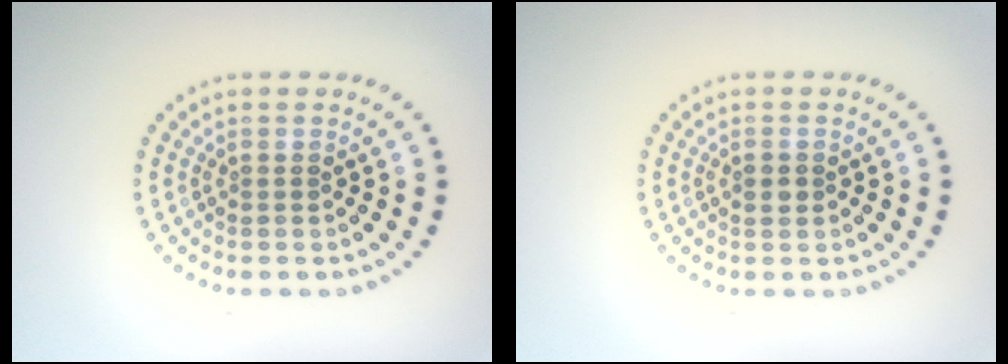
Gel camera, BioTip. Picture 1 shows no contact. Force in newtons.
{"total": 1.4, "press": 1.4, "slide": 0.1}